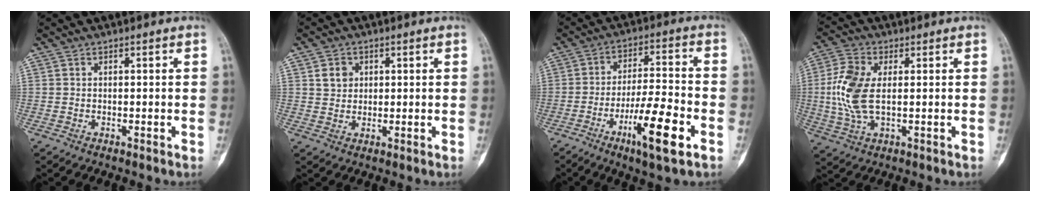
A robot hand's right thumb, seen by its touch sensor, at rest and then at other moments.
{"total": 3.6, "force": [1.3, 3.1, 1.4], "torque": [-0.006, -0.005, 0.023]}
{"total": 12.8, "force": [-5.8, 2.4, 11.1], "torque": [-0.197, 0.023, -0.097]}
{"total": 10.2, "force": [0.7, 5.3, 8.7], "torque": [-0.201, 0.004, 0.015]}